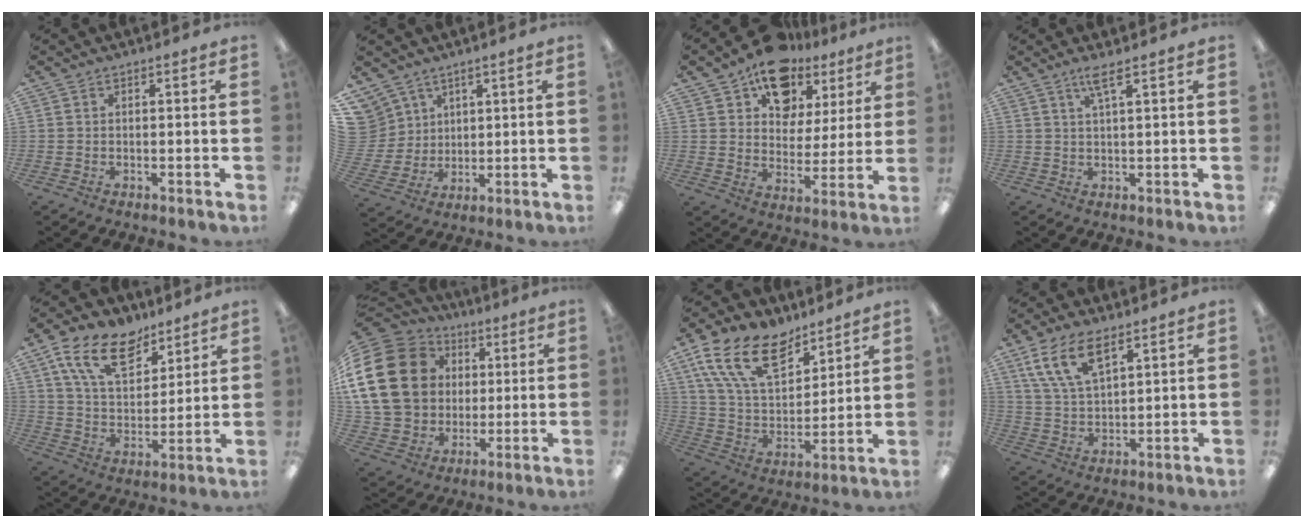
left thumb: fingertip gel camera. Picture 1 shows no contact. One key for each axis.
{"total": 8.6, "fx": 5.3, "fy": 6.7, "fz": 0.4, "tx": -0.041, "ty": -0.029, "tz": 0.108}
{"total": 15.0, "fx": 10.9, "fy": 9.1, "fz": 4.9, "tx": -0.090, "ty": -0.070, "tz": 0.202}
{"total": 3.5, "fx": 2.3, "fy": 0.3, "fz": 2.6, "tx": -0.058, "ty": 0.002, "tz": 0.038}
{"total": 16.1, "fx": 10.1, "fy": 8.8, "fz": 9.0, "tx": -0.165, "ty": -0.037, "tz": 0.185}
{"total": 25.7, "fx": 4.8, "fy": 20.4, "fz": 14.9, "tx": -0.310, "ty": 0.009, "tz": 0.105}
{"total": 19.3, "fx": 11.5, "fy": 10.4, "fz": 11.4, "tx": -0.224, "ty": -0.045, "tz": 0.212}
{"total": 11.4, "fx": 7.0, "fy": 5.0, "fz": 7.4, "tx": -0.151, "ty": -0.013, "tz": 0.133}